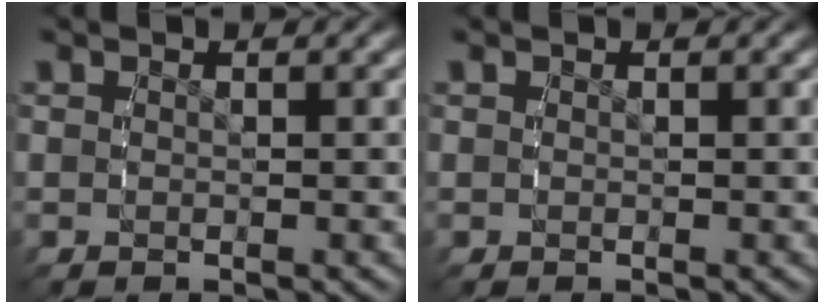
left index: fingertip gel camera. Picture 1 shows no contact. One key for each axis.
{"total": 0.0}